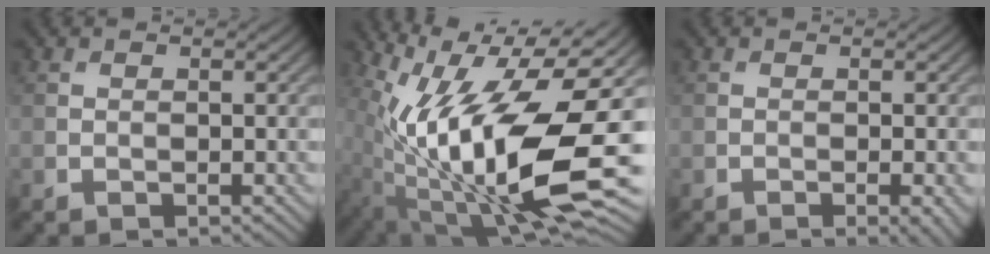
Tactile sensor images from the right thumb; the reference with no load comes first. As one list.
[{"total": 18.3, "force": [-1.6, 7.1, 16.7], "torque": [-0.285, -0.020, -0.028]}, {"total": 1.4, "force": [-0.6, 0.2, 1.3], "torque": [-0.019, -0.003, -0.009]}]